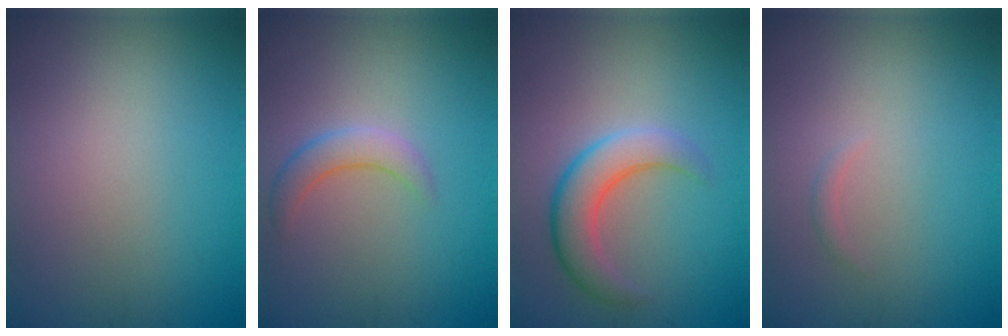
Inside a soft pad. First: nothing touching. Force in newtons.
{"total": 2.4, "press": 2.4, "slide": 0.2}
{"total": 4.5, "press": 4.5, "slide": 0.3}
{"total": 0.6, "press": 0.6, "slide": 0.1}